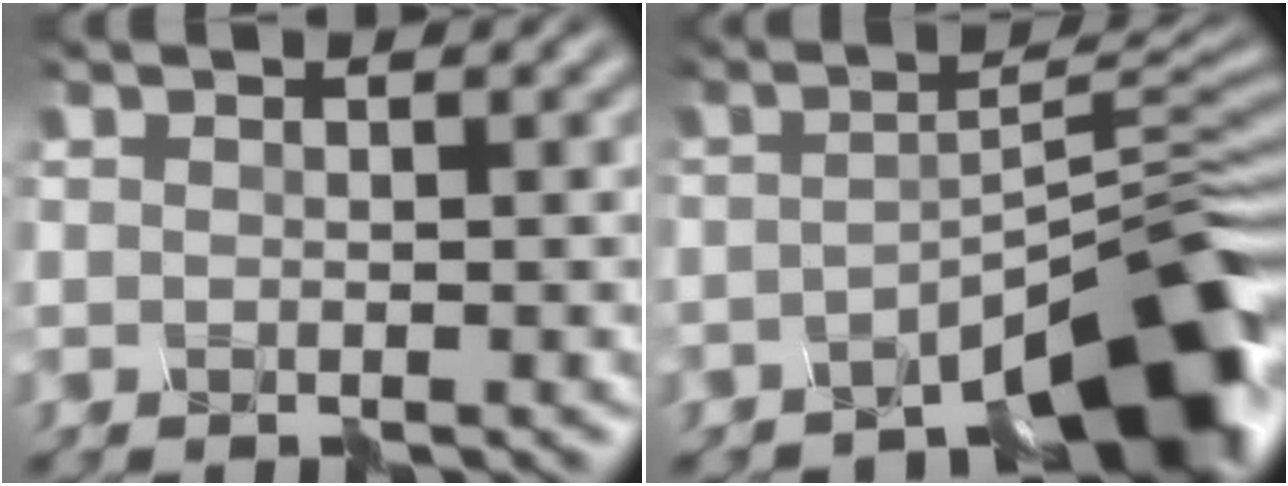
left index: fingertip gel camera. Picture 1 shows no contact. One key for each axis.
{"total": 9.2, "fx": -6.7, "fy": 1.9, "fz": 5.9, "tx": -0.063, "ty": 0.007, "tz": -0.111}